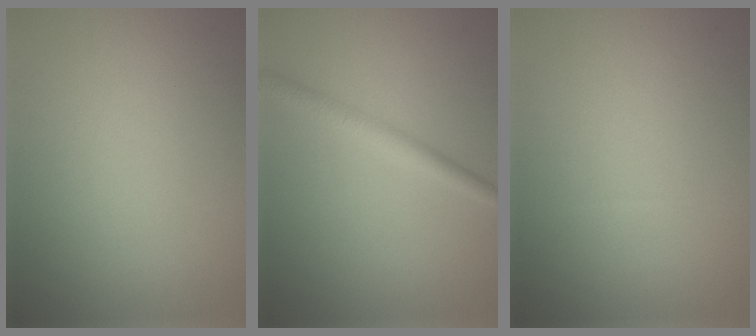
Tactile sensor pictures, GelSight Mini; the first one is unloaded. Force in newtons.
{"total": 2.3, "press": 2.3, "slide": 0.0}
{"total": 0.0}